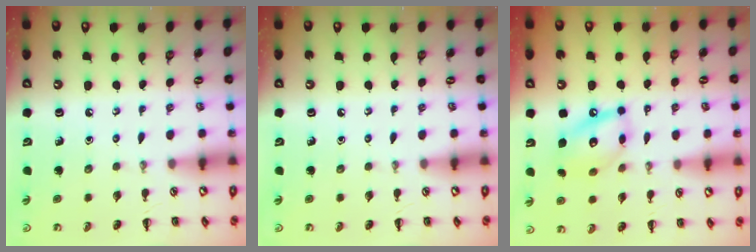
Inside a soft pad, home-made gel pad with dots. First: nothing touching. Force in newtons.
{"total": 0.0}
{"total": 13.2, "press": 13.1, "slide": 1.6}